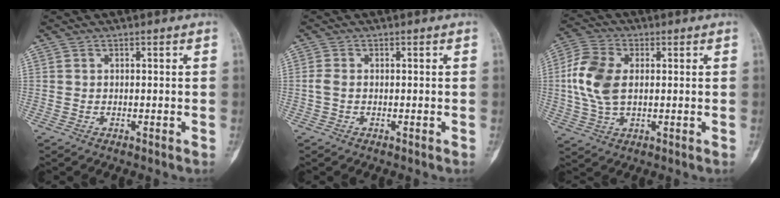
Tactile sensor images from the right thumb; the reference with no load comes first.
{"total": 1.5, "force": [-0.3, 0.8, 1.2], "torque": [-0.032, -0.001, -0.008]}
{"total": 10.7, "force": [0.9, 6.5, 8.5], "torque": [-0.187, 0.010, 0.018]}